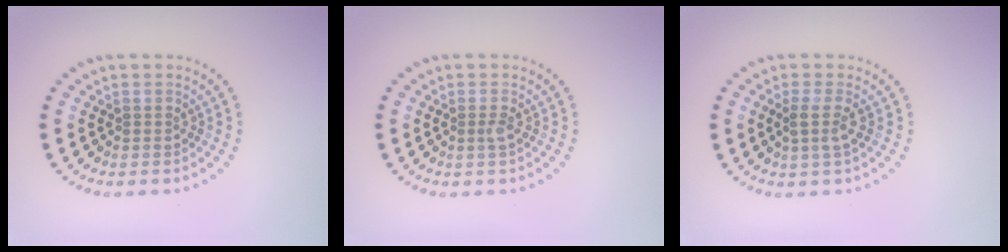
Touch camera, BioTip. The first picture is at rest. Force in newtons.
{"total": 0.8, "press": 0.6, "slide": 0.6}
{"total": 1.9, "press": 1.4, "slide": 1.2}